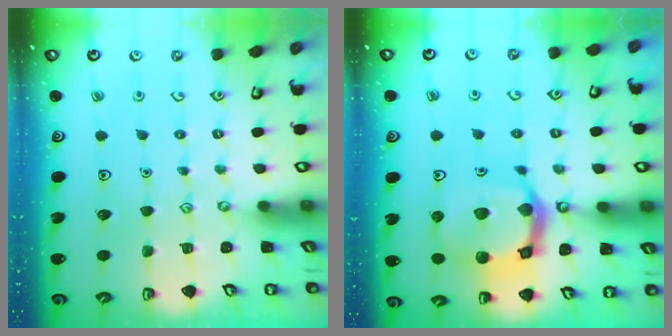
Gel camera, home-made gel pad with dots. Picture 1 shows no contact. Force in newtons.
{"total": 17.6, "press": 17.5, "slide": 2.1}